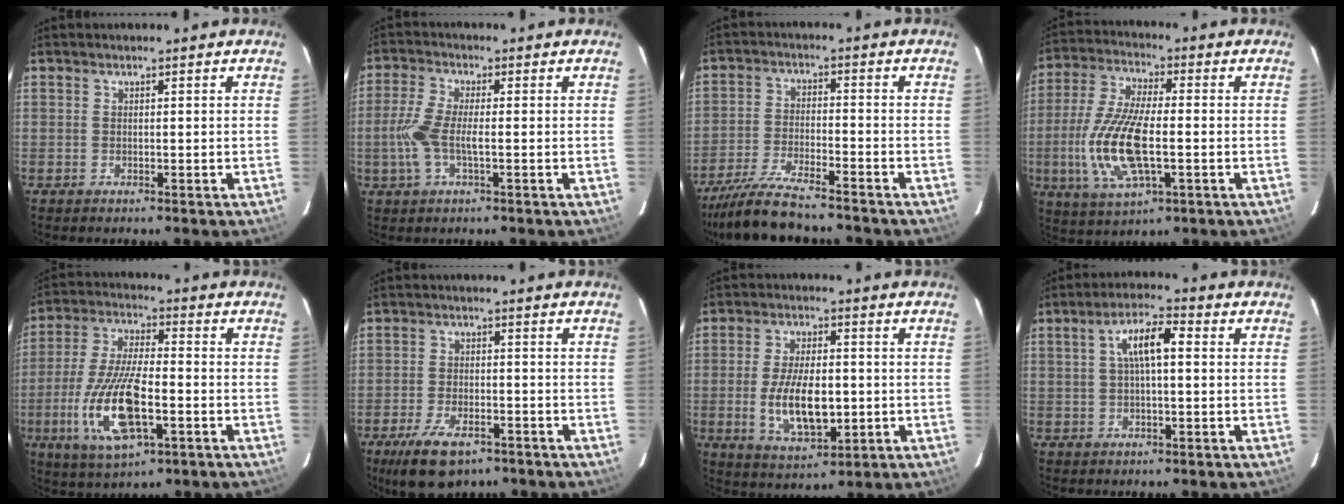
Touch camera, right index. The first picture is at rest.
{"total": 7.0, "force": [-1.3, 2.0, 6.5], "torque": [-0.148, 0.002, -0.027]}
{"total": 12.5, "force": [-11.2, 1.4, 5.2], "torque": [-0.127, -0.018, -0.197]}
{"total": 15.0, "force": [-2.9, 5.5, 13.7], "torque": [-0.292, -0.007, -0.056]}
{"total": 16.0, "force": [-4.9, 5.7, 14.1], "torque": [-0.302, -0.013, -0.090]}
{"total": 10.3, "force": [-6.8, 4.6, 6.2], "torque": [-0.141, -0.015, -0.113]}
{"total": 11.7, "force": [-1.8, 5.4, 10.3], "torque": [-0.200, -0.010, -0.023]}
{"total": 6.7, "force": [1.0, 2.1, 6.2], "torque": [-0.118, 0.019, 0.018]}